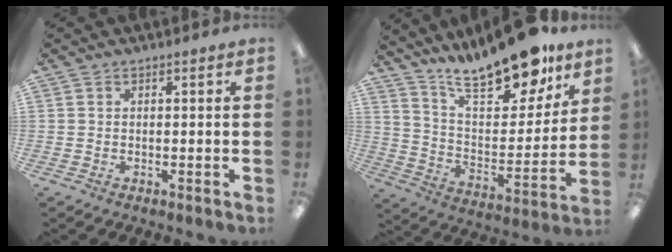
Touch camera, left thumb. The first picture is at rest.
{"total": 21.2, "force": [17.2, 6.5, 10.4], "torque": [-0.169, -0.111, 0.294]}